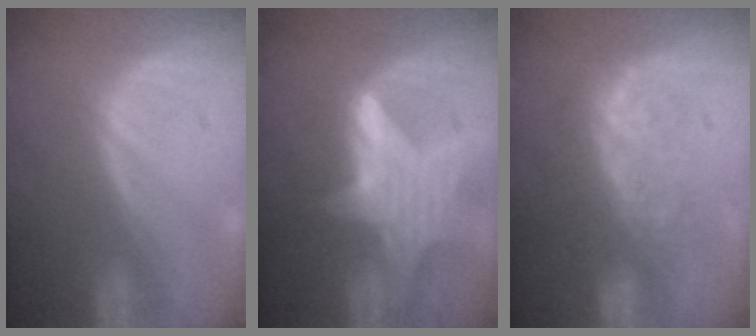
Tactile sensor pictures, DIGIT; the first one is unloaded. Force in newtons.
{"total": 8.1, "press": 8.0, "slide": 0.6}
{"total": 8.0, "press": 7.4, "slide": 3.0}